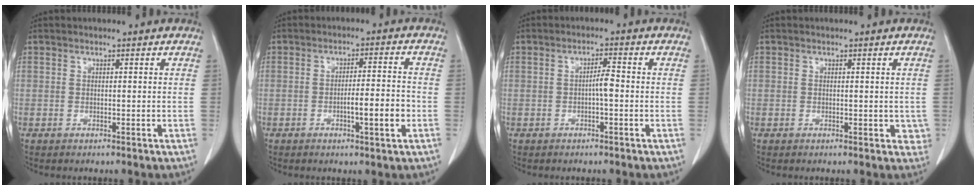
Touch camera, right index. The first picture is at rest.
{"total": 5.7, "force": [-1.8, 0.5, 5.4], "torque": [-0.083, 0.000, -0.025]}
{"total": 2.3, "force": [-0.5, 0.3, 2.3], "torque": [-0.038, 0.004, -0.009]}
{"total": 2.6, "force": [-0.1, 2.0, 1.7], "torque": [0.000, 0.002, -0.001]}